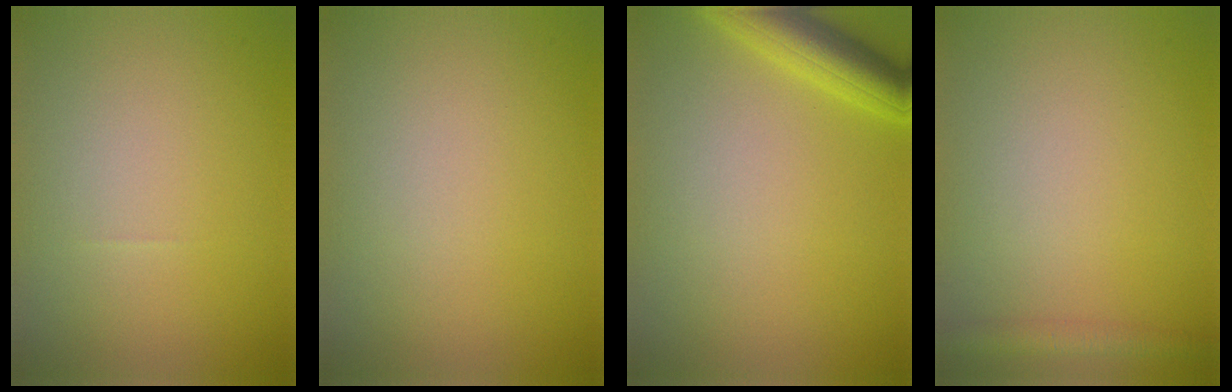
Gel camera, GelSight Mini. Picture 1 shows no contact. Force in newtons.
{"total": 0.0}
{"total": 4.2, "press": 4.2, "slide": 0.2}
{"total": 1.8, "press": 1.8, "slide": 0.1}